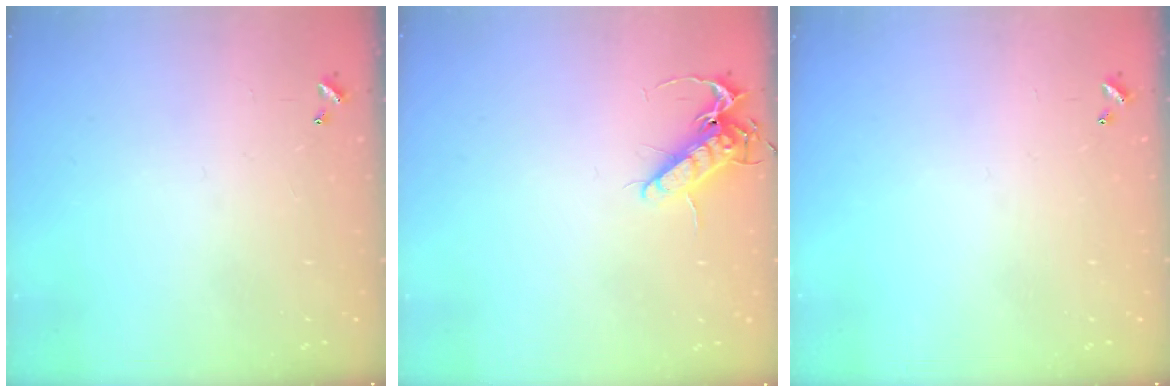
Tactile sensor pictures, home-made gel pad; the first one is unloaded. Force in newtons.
{"total": 10.9, "press": 10.8, "slide": 1.6}
{"total": 0.0}